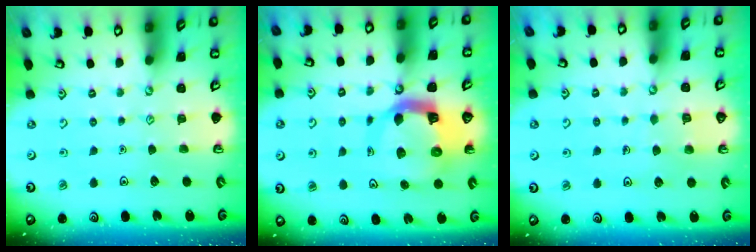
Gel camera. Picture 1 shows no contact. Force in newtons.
{"total": 11.4, "press": 11.3, "slide": 1.5}
{"total": 5.1, "press": 5.1, "slide": 0.3}